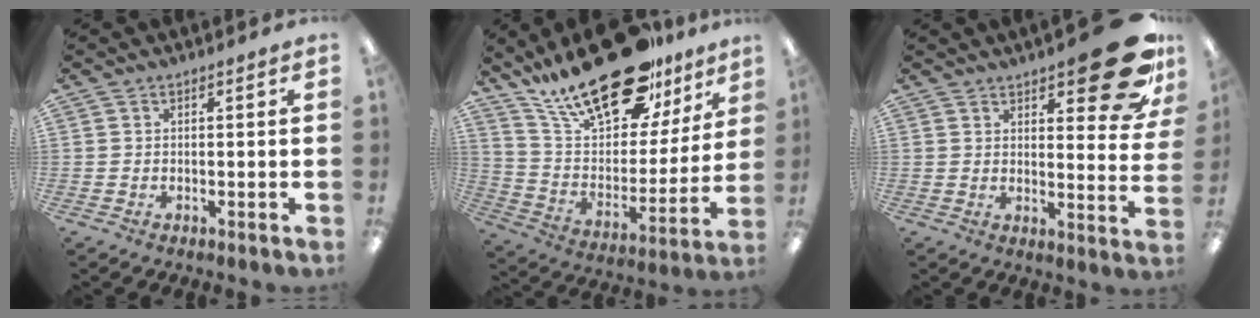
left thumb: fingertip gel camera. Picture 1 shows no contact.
{"total": 25.6, "force": [19.2, 9.6, 13.9], "torque": [-0.236, -0.123, 0.331]}
{"total": 16.6, "force": [10.6, 5.6, 11.5], "torque": [-0.136, -0.075, 0.171]}